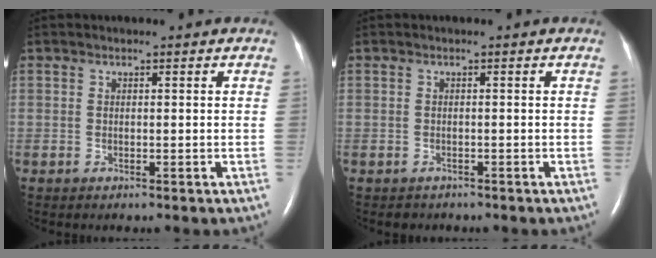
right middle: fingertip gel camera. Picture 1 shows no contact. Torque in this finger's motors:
{"motor_torque": [0.01, 0.02, 0.00, 0.00]}